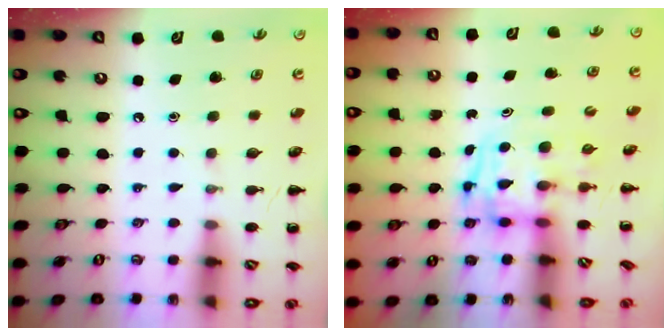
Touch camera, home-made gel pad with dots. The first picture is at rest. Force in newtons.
{"total": 3.4, "press": 3.3, "slide": 0.5}